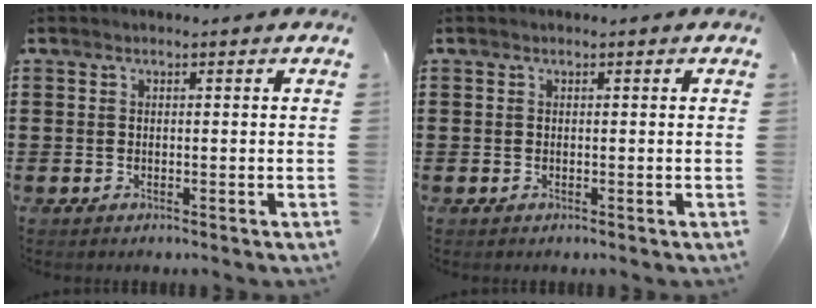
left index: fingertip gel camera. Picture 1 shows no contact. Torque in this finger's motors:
{"motor_torque": [0.00, 0.00, 0.00, 0.00]}